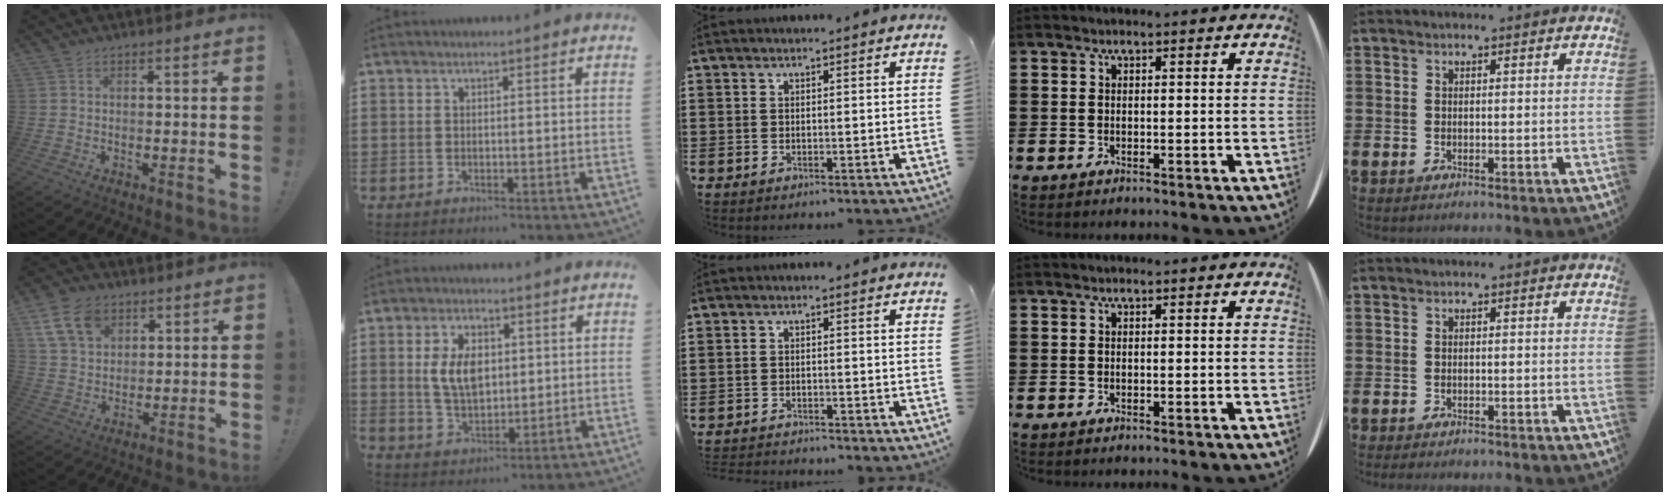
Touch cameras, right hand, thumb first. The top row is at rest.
{"thumb": {"total": 11.8, "force": [6.3, 8.1, 5.7], "torque": [-0.105, -0.018, 0.128]}, "index": {"total": 6.8, "force": [1.1, 4.1, 5.3], "torque": [-0.118, 0.007, 0.011]}, "middle": {"total": 1.7, "force": [-1.7, 0.1, -0.1], "torque": [-0.004, 0.000, -0.037]}}